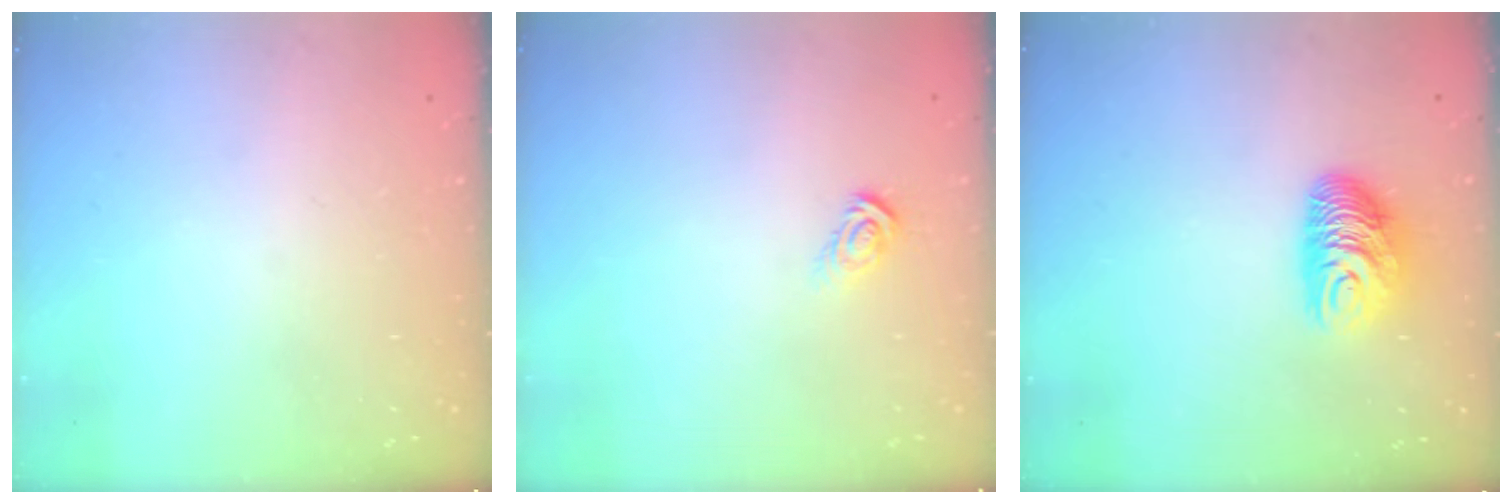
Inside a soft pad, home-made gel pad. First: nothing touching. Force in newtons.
{"total": 4.3, "press": 4.3, "slide": 0.2}
{"total": 10.1, "press": 10.1, "slide": 0.8}